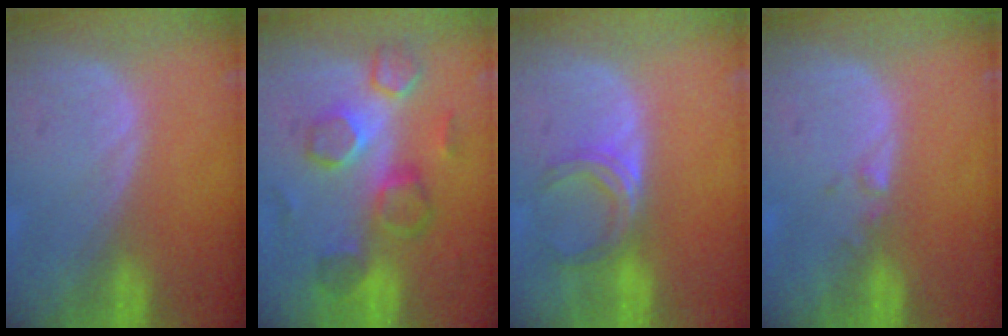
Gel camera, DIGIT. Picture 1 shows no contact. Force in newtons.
{"total": 8.8, "press": 8.5, "slide": 2.3}
{"total": 5.0, "press": 4.4, "slide": 2.3}
{"total": 1.0, "press": 0.9, "slide": 0.5}